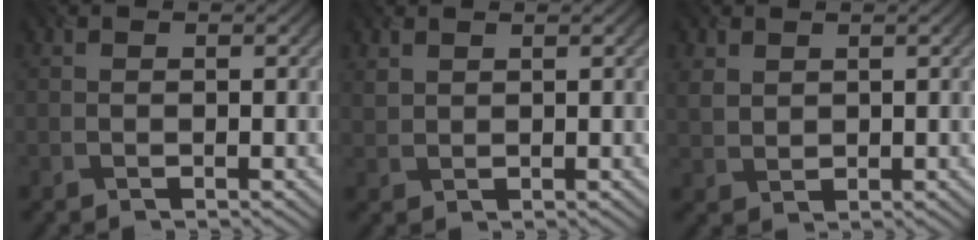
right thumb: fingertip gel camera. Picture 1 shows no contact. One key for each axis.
{"total": 1.4, "fx": 1.4, "fy": 0.3, "fz": -0.1, "tx": -0.009, "ty": -0.002, "tz": 0.029}
{"total": 2.3, "fx": 1.7, "fy": 1.4, "fz": 0.5, "tx": -0.026, "ty": -0.003, "tz": 0.033}